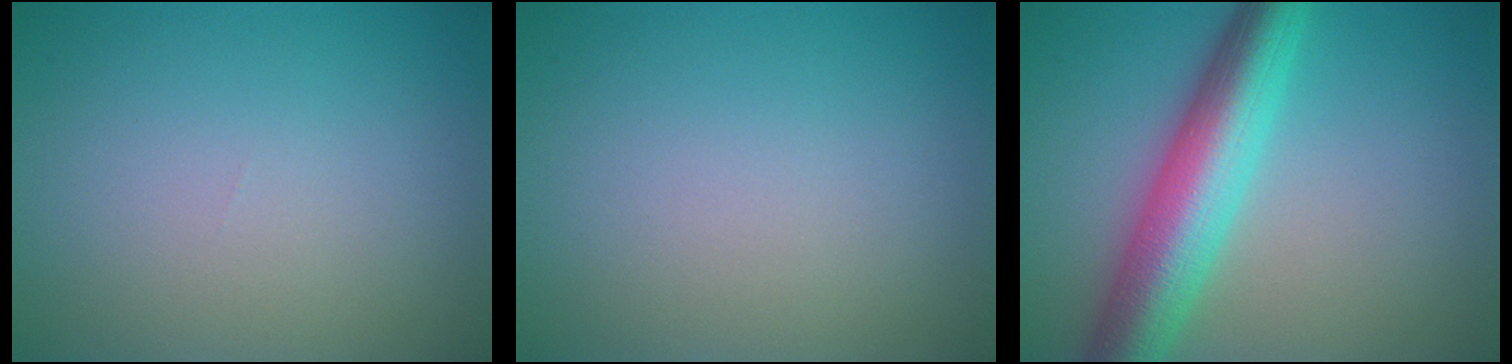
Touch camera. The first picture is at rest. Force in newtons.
{"total": 0.0}
{"total": 8.1, "press": 8.1, "slide": 0.5}